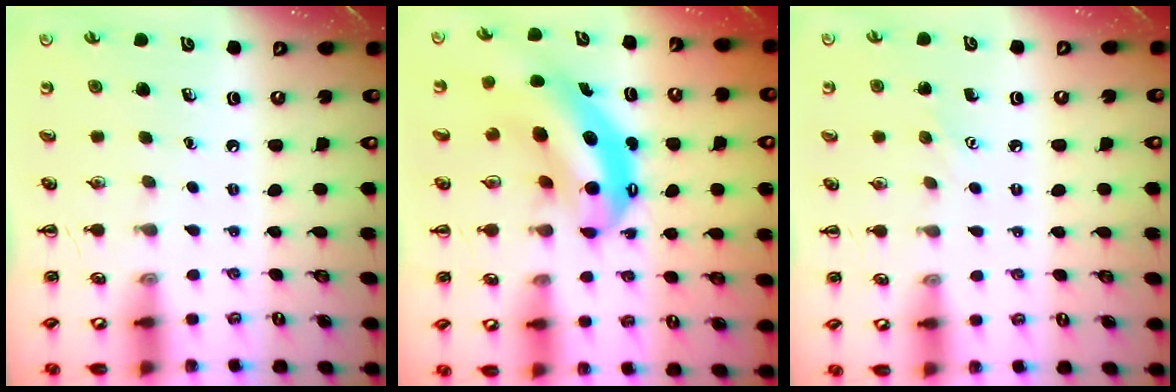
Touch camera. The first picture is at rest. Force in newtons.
{"total": 8.1, "press": 7.8, "slide": 1.9}
{"total": 3.9, "press": 3.8, "slide": 1.0}